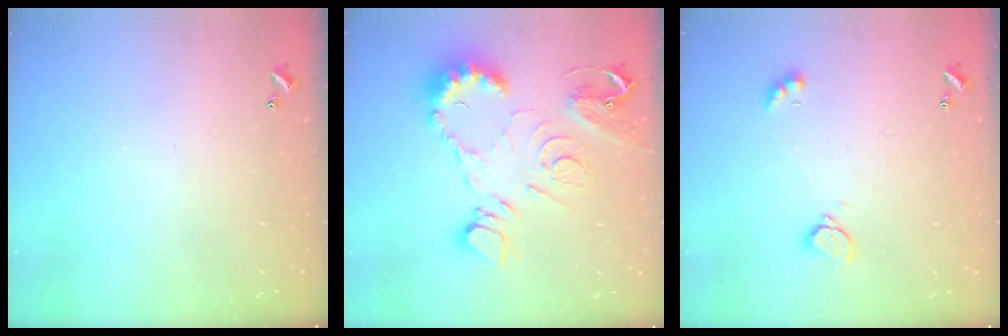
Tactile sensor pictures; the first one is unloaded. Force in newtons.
{"total": 15.4, "press": 15.3, "slide": 1.0}
{"total": 2.4, "press": 2.4, "slide": 0.6}